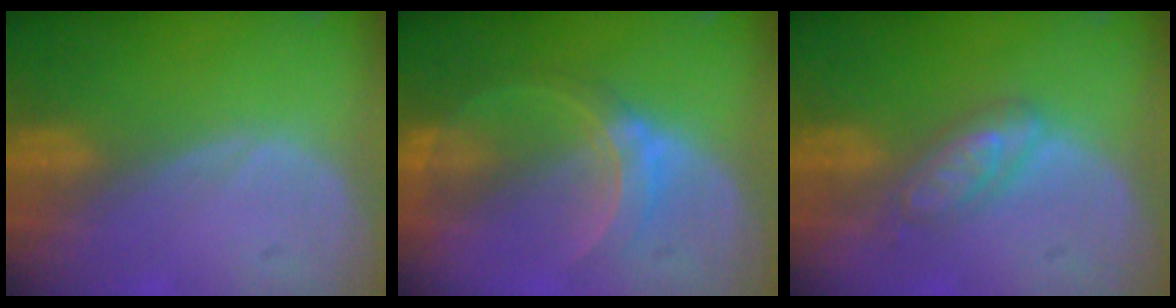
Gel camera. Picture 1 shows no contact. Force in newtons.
{"total": 5.9, "press": 5.8, "slide": 1.2}
{"total": 5.0, "press": 5.0, "slide": 0.2}